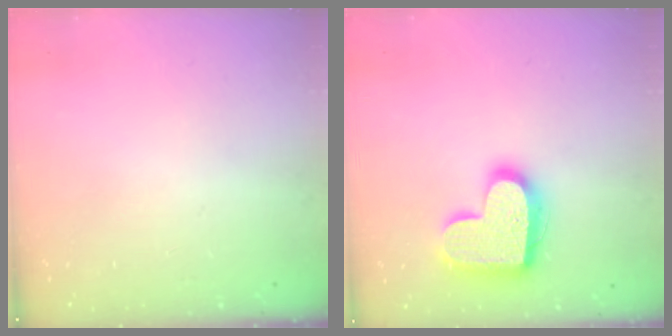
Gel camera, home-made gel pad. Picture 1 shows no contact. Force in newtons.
{"total": 18.5, "press": 18.5, "slide": 1.0}